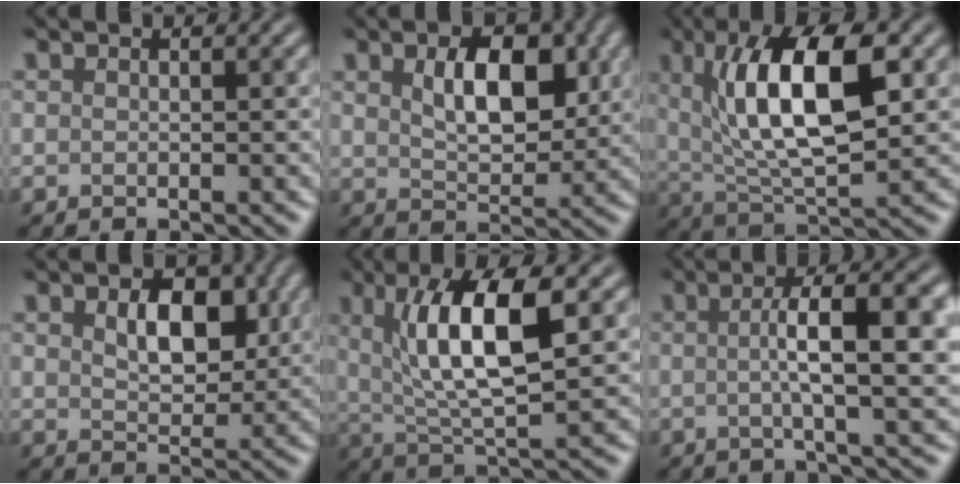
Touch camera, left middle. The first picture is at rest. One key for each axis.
{"total": 2.5, "fx": 0.6, "fy": 0.8, "fz": 2.4, "tx": -0.069, "ty": -0.025, "tz": 0.049}
{"total": 7.4, "fx": 1.2, "fy": 2.3, "fz": 7.0, "tx": -0.144, "ty": -0.022, "tz": 0.057}
{"total": 1.5, "fx": 0.3, "fy": 0.6, "fz": 1.4, "tx": -0.055, "ty": -0.024, "tz": 0.043}
{"total": 5.9, "fx": 0.9, "fy": 0.9, "fz": 5.8, "tx": -0.128, "ty": -0.024, "tz": 0.057}
{"total": 6.2, "fx": -0.2, "fy": 0.0, "fz": 6.2, "tx": -0.093, "ty": -0.008, "tz": 0.030}